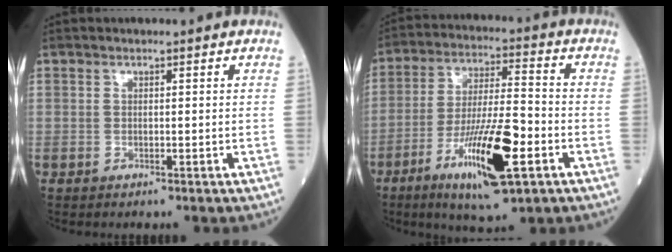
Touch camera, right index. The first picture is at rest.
{"total": 14.7, "force": [-6.1, 2.2, 13.1], "torque": [-0.244, -0.017, -0.101]}